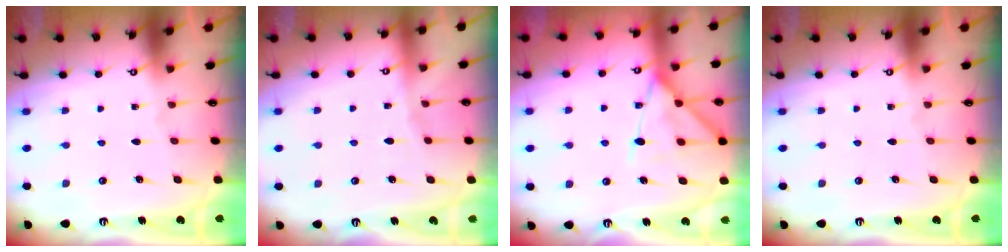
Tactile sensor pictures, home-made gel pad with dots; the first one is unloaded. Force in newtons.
{"total": 4.0, "press": 3.9, "slide": 0.7}
{"total": 13.4, "press": 13.3, "slide": 1.4}
{"total": 0.0}